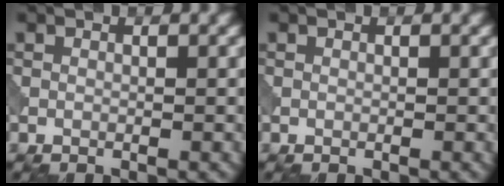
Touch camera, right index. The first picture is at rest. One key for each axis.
{"total": 0.0}